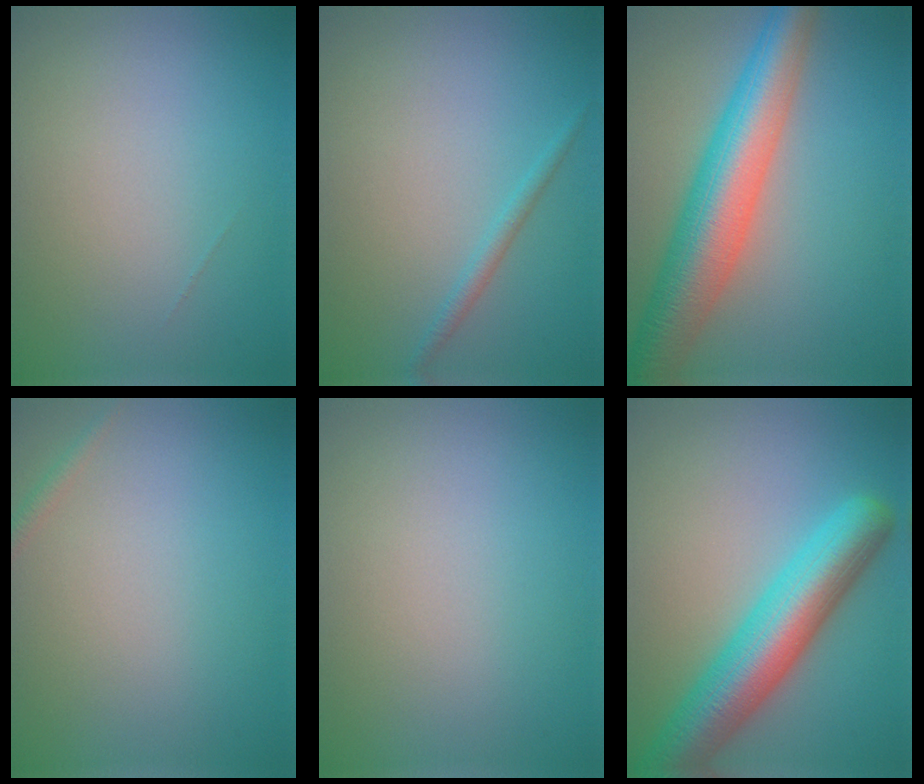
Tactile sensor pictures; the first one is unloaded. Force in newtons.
{"total": 1.3, "press": 1.3, "slide": 0.0}
{"total": 8.4, "press": 8.4, "slide": 0.1}
{"total": 0.7, "press": 0.7, "slide": 0.0}
{"total": 0.0}
{"total": 8.4, "press": 8.4, "slide": 0.3}